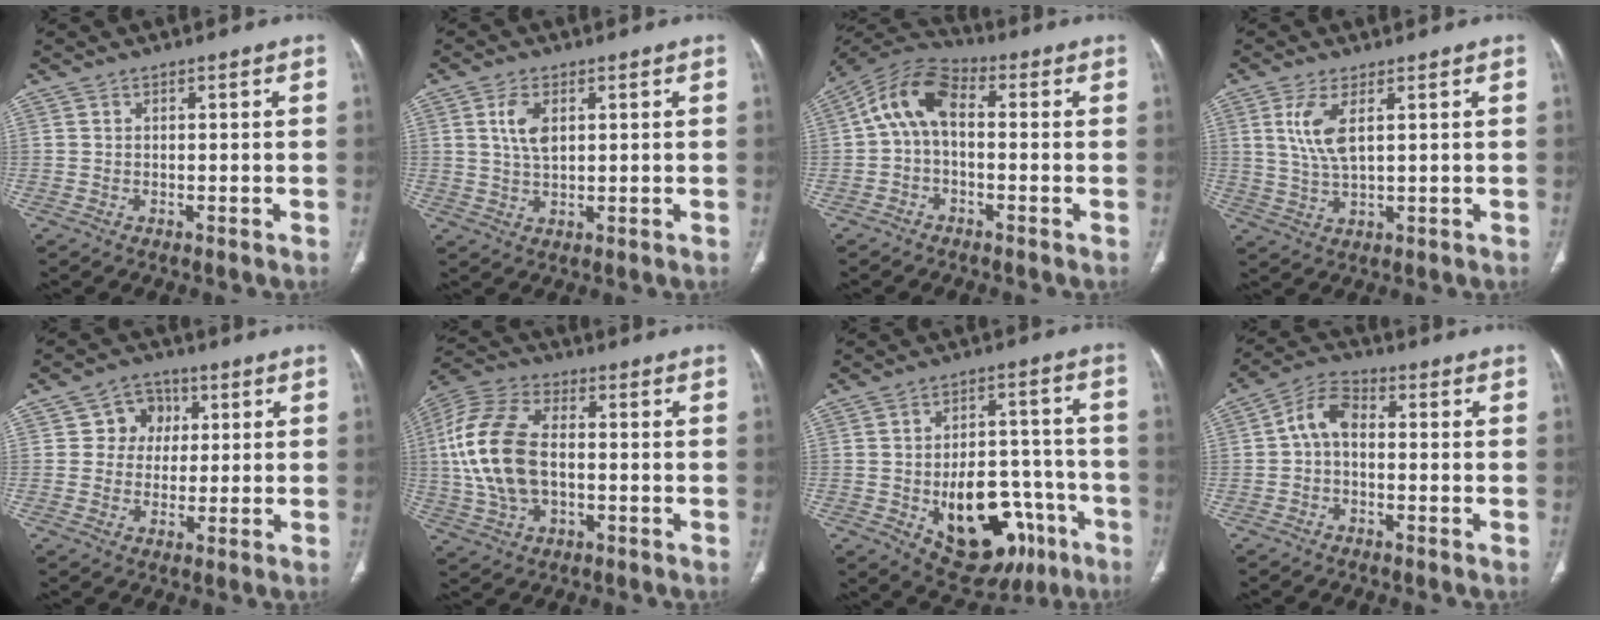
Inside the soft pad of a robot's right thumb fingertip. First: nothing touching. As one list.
[{"total": 4.9, "force": [1.5, 2.6, 3.9], "torque": [-0.073, -0.003, 0.030]}, {"total": 9.6, "force": [0.3, 5.5, 7.8], "torque": [-0.141, 0.034, -0.010]}, {"total": 6.2, "force": [2.0, 2.1, 5.5], "torque": [-0.124, -0.008, 0.048]}, {"total": 6.4, "force": [1.5, 5.9, 2.0], "torque": [0.009, 0.007, 0.017]}, {"total": 16.8, "force": [-0.4, 9.9, 13.6], "torque": [-0.293, 0.019, -0.008]}, {"total": 20.1, "force": [-7.9, 11.8, 14.3], "torque": [-0.169, 0.043, -0.095]}, {"total": 6.3, "force": [-0.2, 3.9, 5.0], "torque": [-0.085, 0.024, -0.017]}]